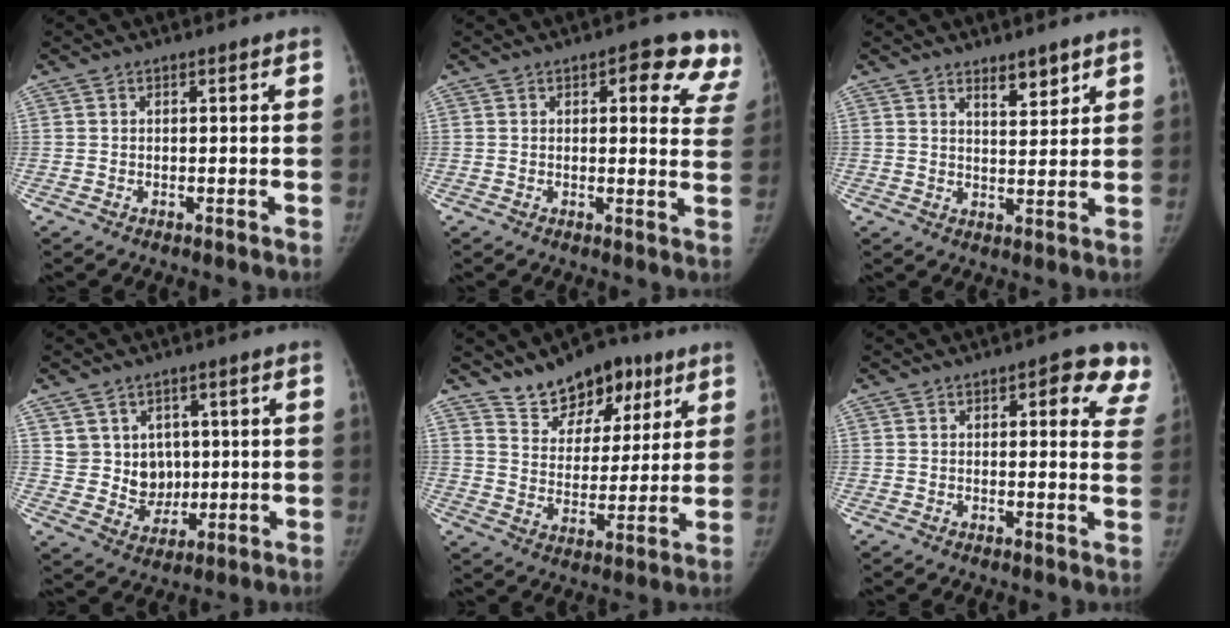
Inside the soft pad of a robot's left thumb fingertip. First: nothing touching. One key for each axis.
{"total": 11.9, "fx": 6.6, "fy": 5.0, "fz": 8.5, "tx": -0.052, "ty": -0.024, "tz": 0.057}
{"total": 4.5, "fx": 3.3, "fy": 1.5, "fz": 2.7, "tx": -0.026, "ty": -0.027, "tz": 0.052}
{"total": 7.5, "fx": 2.0, "fy": 6.8, "fz": 2.3, "tx": 0.003, "ty": -0.011, "tz": 0.045}
{"total": 12.9, "fx": 8.8, "fy": 7.6, "fz": 5.6, "tx": -0.041, "ty": -0.043, "tz": 0.147}
{"total": 10.1, "fx": 5.4, "fy": 4.0, "fz": 7.5, "tx": -0.046, "ty": -0.018, "tz": 0.047}